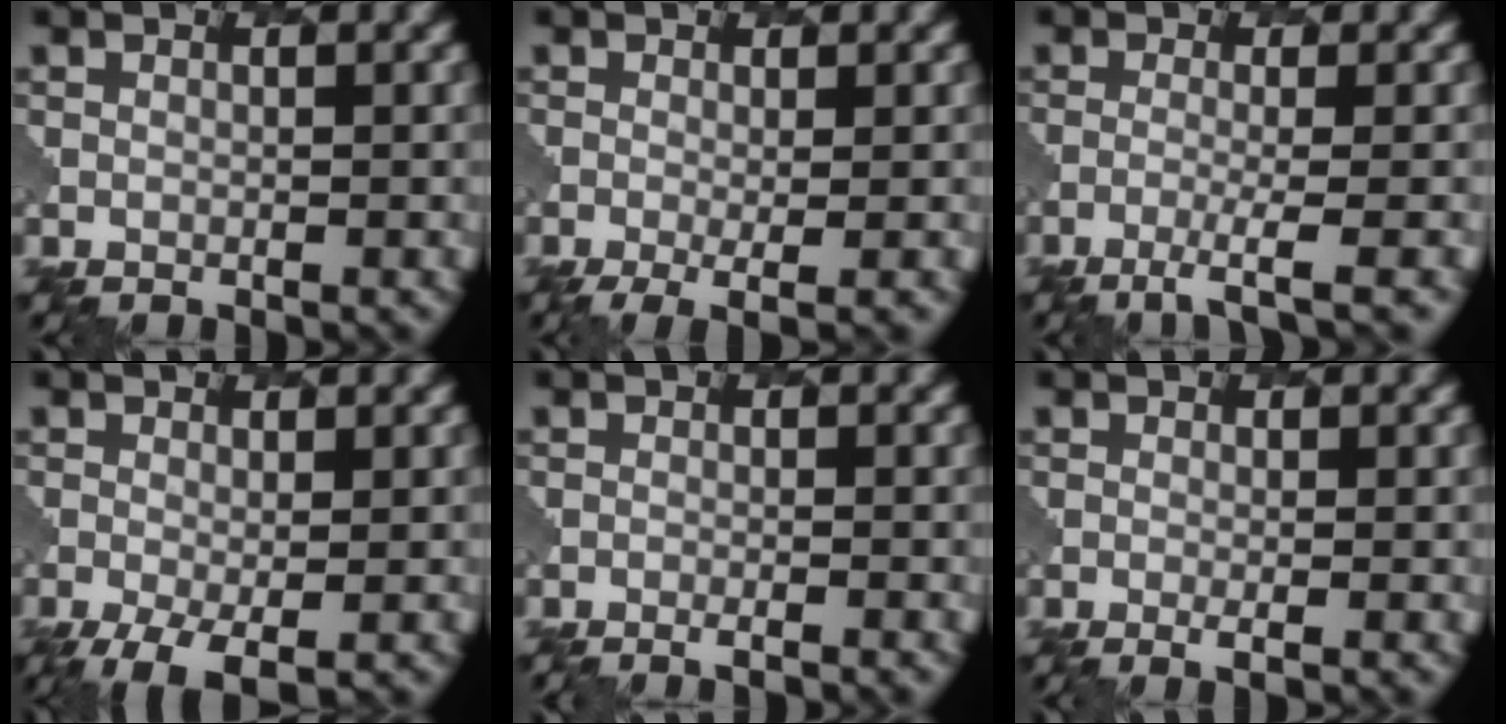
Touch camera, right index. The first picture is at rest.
{"total": 3.0, "force": [-0.9, 0.7, 2.8], "torque": [-0.047, -0.006, -0.014]}
{"total": 3.1, "force": [-1.4, 0.4, 2.7], "torque": [-0.042, 0.001, -0.041]}
{"total": 3.8, "force": [-1.5, 1.5, 3.1], "torque": [-0.061, -0.007, -0.026]}
{"total": 2.1, "force": [-1.0, 0.7, 1.7], "torque": [-0.011, 0.010, -0.013]}
{"total": 1.6, "force": [-0.1, 0.4, 1.6], "torque": [-0.021, -0.002, -0.002]}